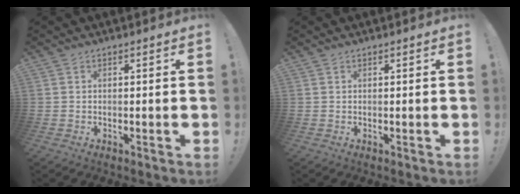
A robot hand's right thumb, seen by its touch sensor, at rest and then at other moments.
{"total": 0.0}